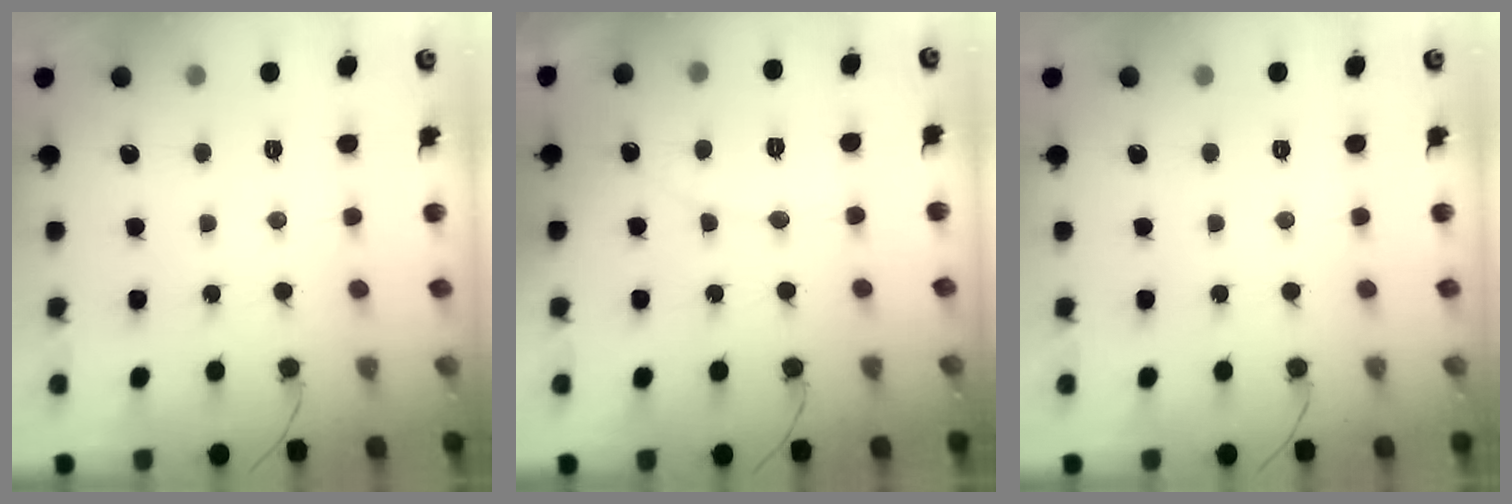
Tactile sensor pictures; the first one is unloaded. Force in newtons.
{"total": 5.3, "press": 5.3, "slide": 0.2}
{"total": 0.0}